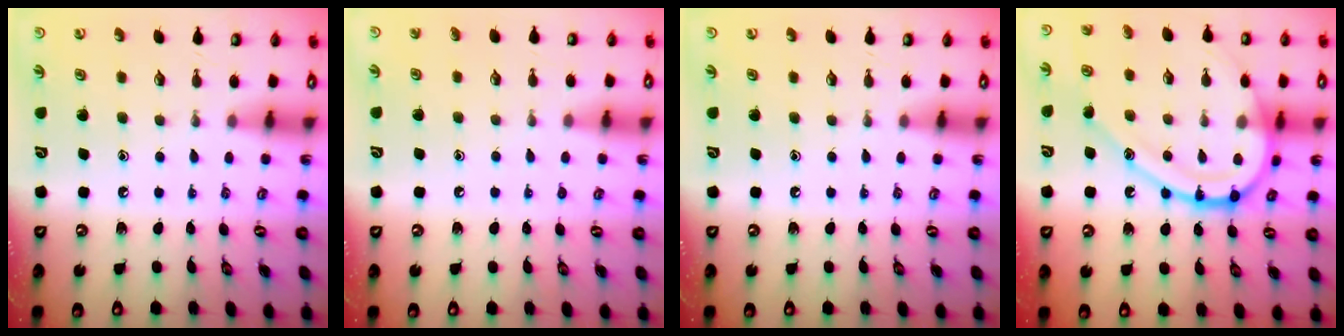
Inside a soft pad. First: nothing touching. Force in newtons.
{"total": 2.7, "press": 2.6, "slide": 0.7}
{"total": 0.0}
{"total": 18.7, "press": 18.7, "slide": 1.2}